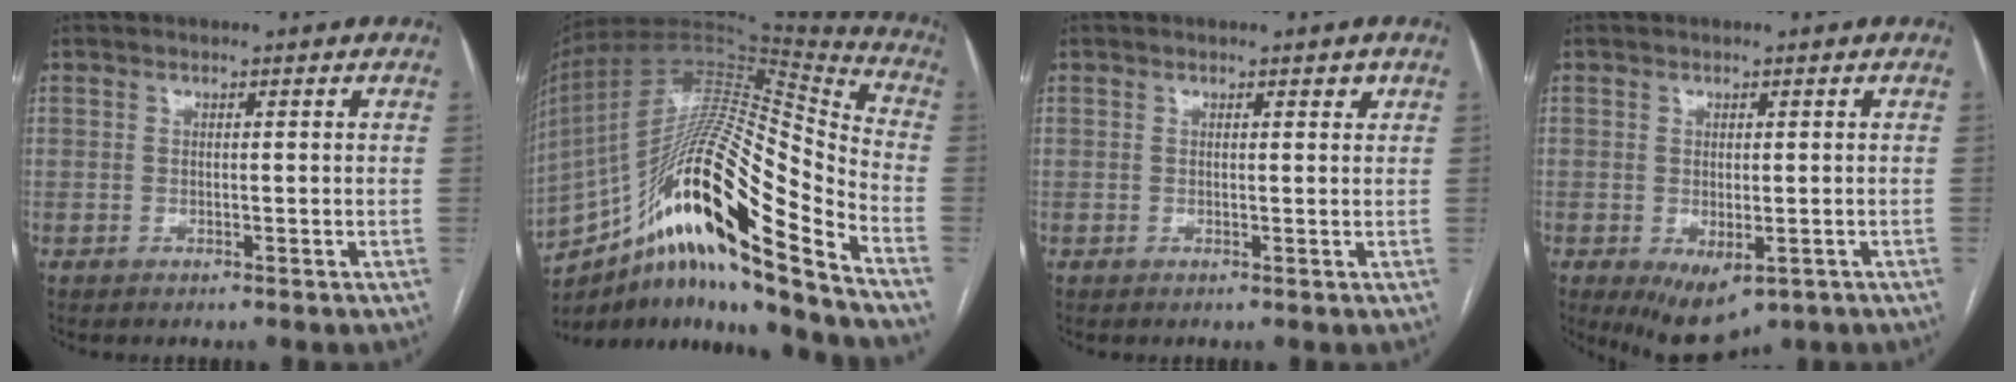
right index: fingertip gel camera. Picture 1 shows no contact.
{"total": 27.3, "force": [-15.3, 3.2, 22.3], "torque": [-0.396, 0.002, -0.268]}
{"total": 1.0, "force": [0.6, 0.4, 0.7], "torque": [-0.009, 0.000, 0.005]}
{"total": 7.1, "force": [-3.3, 3.6, 5.2], "torque": [-0.076, -0.016, -0.038]}